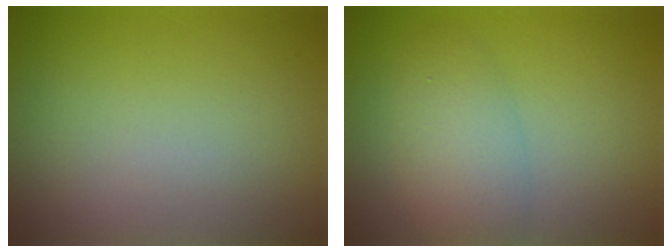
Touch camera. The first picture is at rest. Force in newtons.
{"total": 3.9, "press": 3.9, "slide": 0.1}